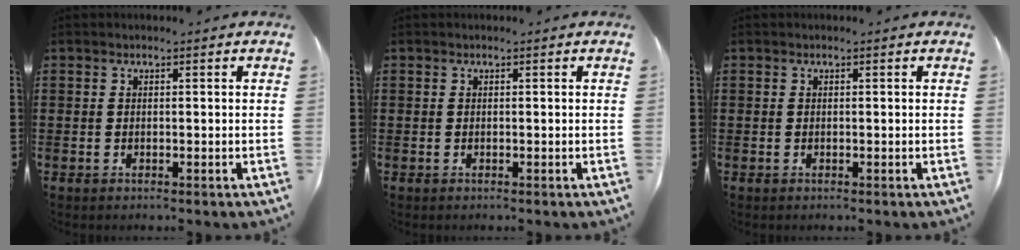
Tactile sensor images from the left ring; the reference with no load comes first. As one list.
[{"total": 0.0}, {"total": 0.0}]